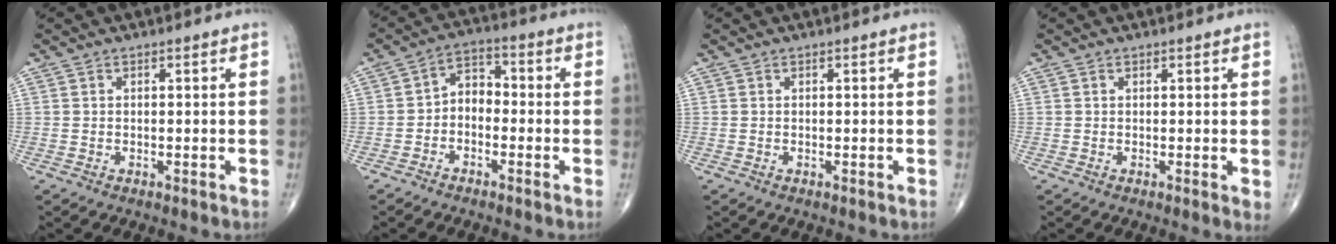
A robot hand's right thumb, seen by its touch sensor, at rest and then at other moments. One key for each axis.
{"total": 5.1, "fx": -1.5, "fy": 3.6, "fz": 3.3, "tx": -0.032, "ty": 0.027, "tz": -0.044}
{"total": 0.0}
{"total": 1.5, "fx": 0.2, "fy": 0.4, "fz": 1.4, "tx": -0.022, "ty": -0.006, "tz": 0.002}